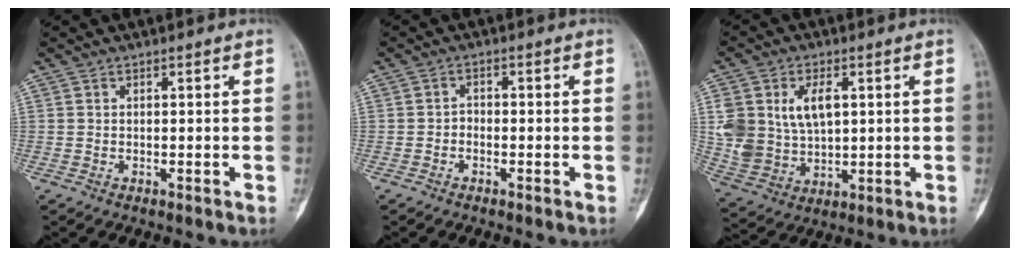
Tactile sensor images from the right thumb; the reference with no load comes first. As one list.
[{"total": 1.4, "force": [-0.7, 1.0, 0.7], "torque": [-0.005, 0.010, -0.017]}, {"total": 12.1, "force": [3.1, 8.1, 8.5], "torque": [-0.149, -0.008, 0.074]}]